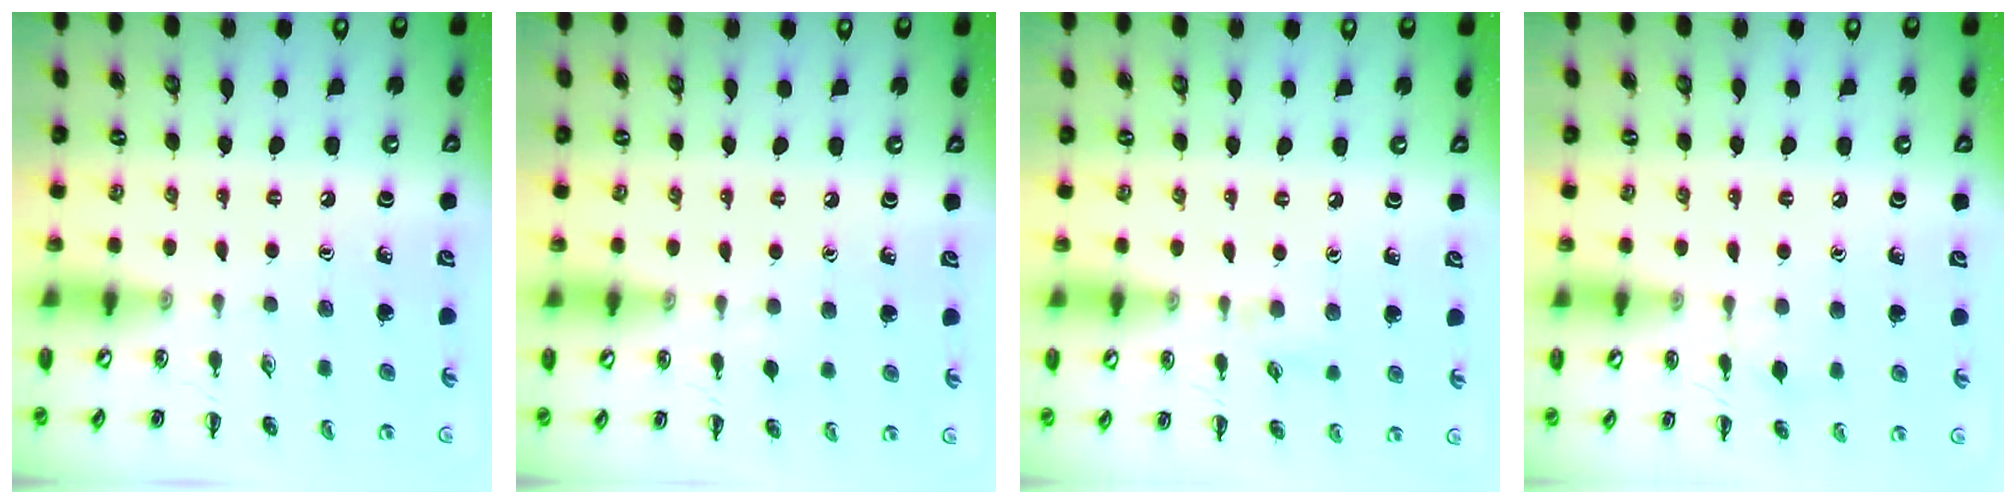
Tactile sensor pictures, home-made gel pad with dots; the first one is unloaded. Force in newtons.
{"total": 2.2, "press": 1.9, "slide": 0.9}
{"total": 5.8, "press": 5.4, "slide": 2.1}
{"total": 5.2, "press": 4.9, "slide": 1.8}